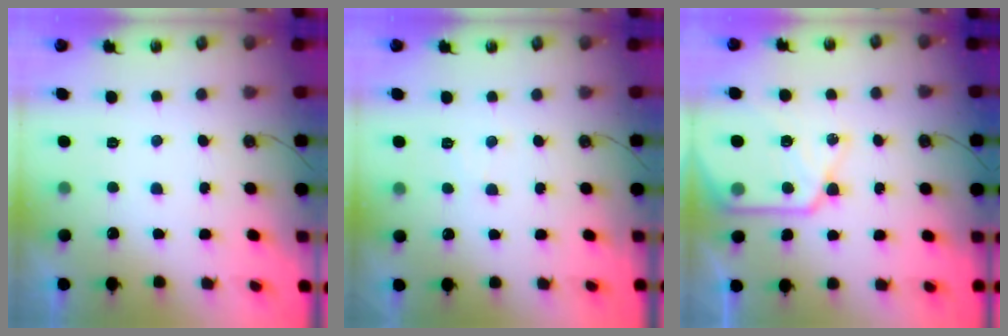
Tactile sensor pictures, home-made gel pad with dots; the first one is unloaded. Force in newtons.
{"total": 3.7, "press": 3.7, "slide": 0.6}
{"total": 13.9, "press": 13.8, "slide": 1.4}